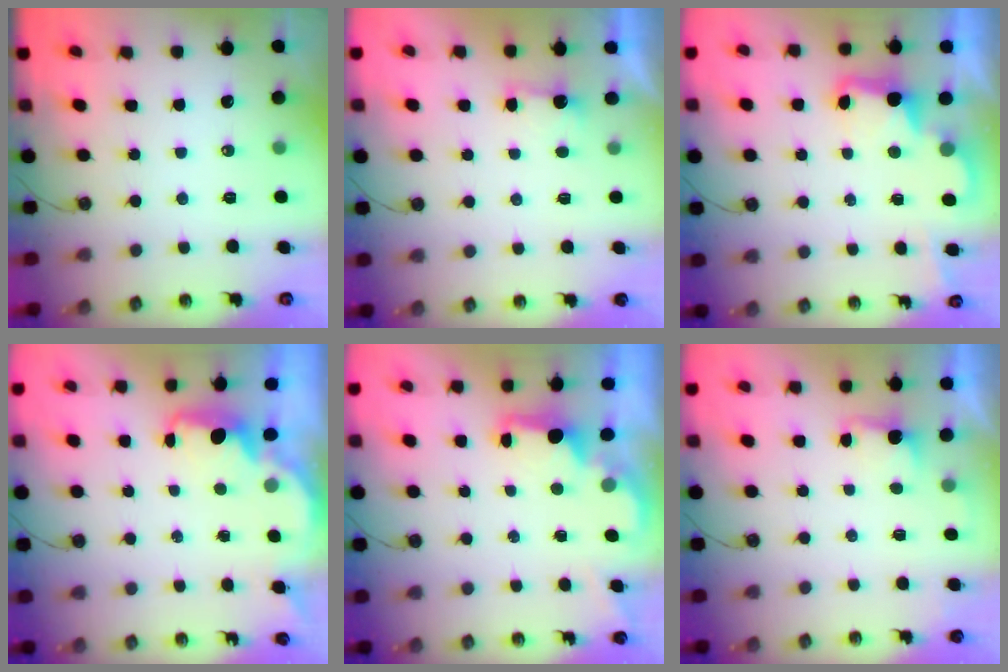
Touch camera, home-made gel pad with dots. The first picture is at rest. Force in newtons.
{"total": 1.6, "press": 1.4, "slide": 0.9}
{"total": 3.2, "press": 3.1, "slide": 0.6}
{"total": 1.7, "press": 1.6, "slide": 0.7}
{"total": 1.6, "press": 1.5, "slide": 0.6}
{"total": 1.4, "press": 1.1, "slide": 0.9}